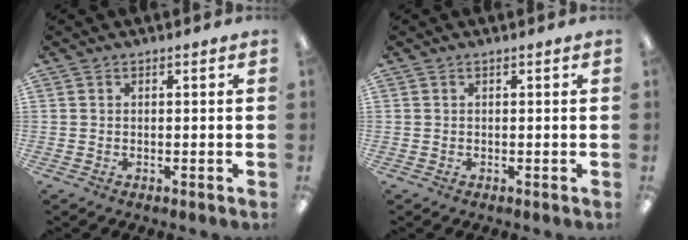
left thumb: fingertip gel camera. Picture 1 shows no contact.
{"total": 0.0}